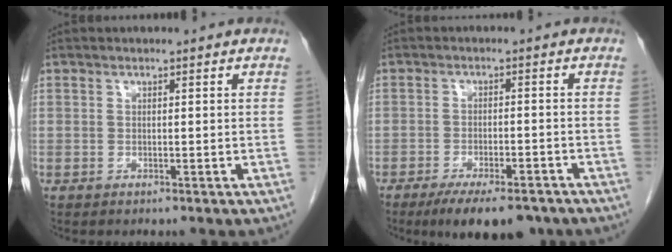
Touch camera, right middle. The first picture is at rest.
{"total": 10.3, "force": [-7.9, 3.1, 5.8], "torque": [-0.079, -0.008, -0.116]}